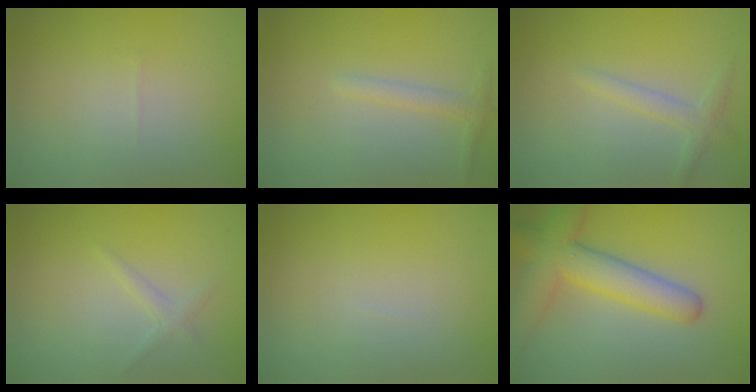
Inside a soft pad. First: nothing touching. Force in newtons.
{"total": 1.4, "press": 1.4, "slide": 0.1}
{"total": 1.7, "press": 1.7, "slide": 0.1}
{"total": 1.0, "press": 1.0, "slide": 0.0}
{"total": 0.0}
{"total": 5.5, "press": 5.5, "slide": 0.3}